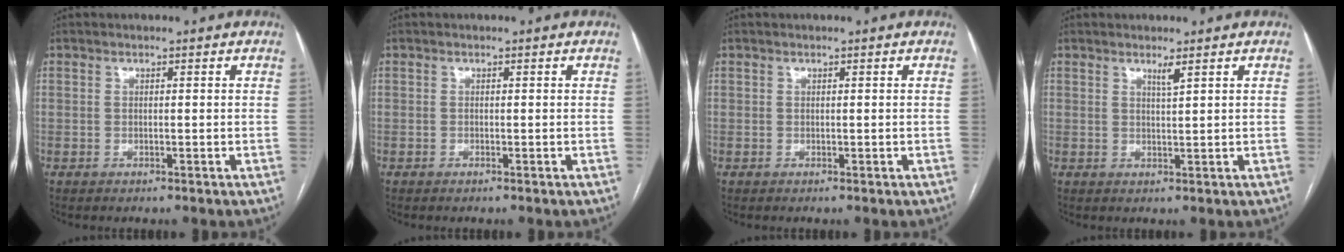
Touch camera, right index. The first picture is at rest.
{"total": 0.0}
{"total": 0.0}
{"total": 1.4, "force": [1.1, -0.3, 0.9], "torque": [-0.018, -0.009, 0.020]}